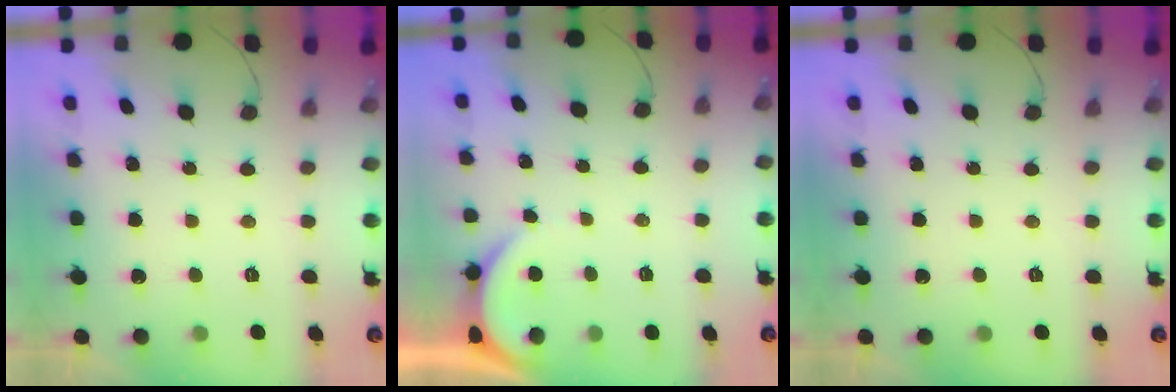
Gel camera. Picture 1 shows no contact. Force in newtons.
{"total": 2.1, "press": 2.1, "slide": 0.3}
{"total": 0.0}